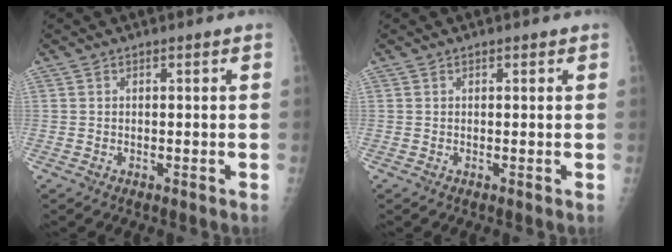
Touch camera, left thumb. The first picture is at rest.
{"total": 0.6, "force": [0.4, 0.3, 0.3], "torque": [-0.003, -0.001, 0.003]}